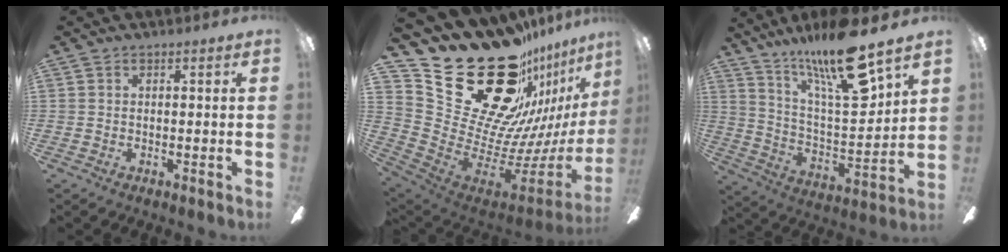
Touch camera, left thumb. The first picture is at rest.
{"total": 34.1, "force": [20.9, 19.5, 18.5], "torque": [-0.275, -0.186, 0.446]}
{"total": 20.6, "force": [15.0, 4.0, 13.6], "torque": [-0.243, -0.089, 0.245]}